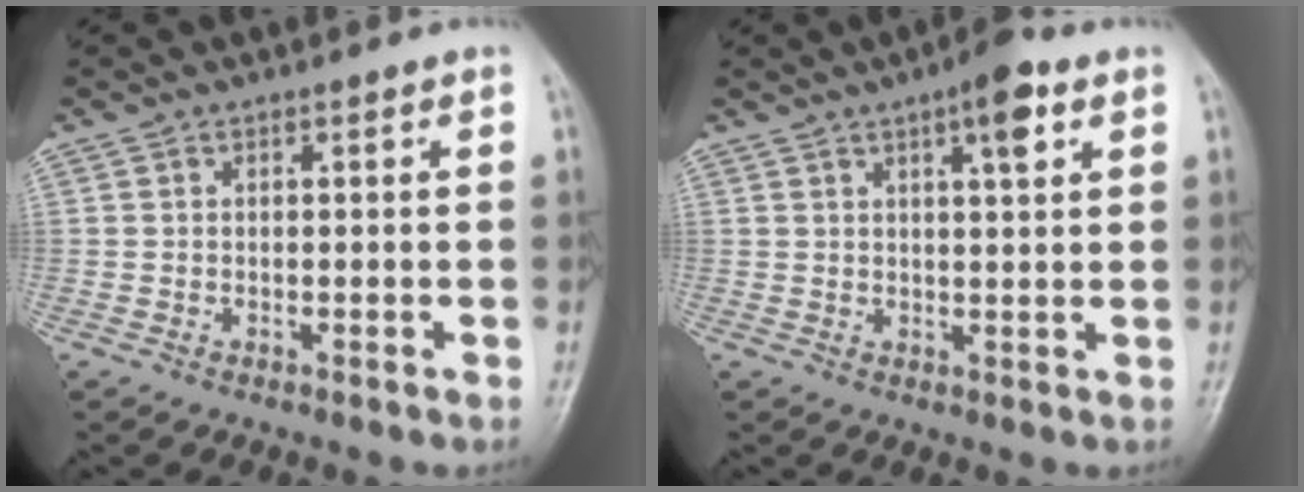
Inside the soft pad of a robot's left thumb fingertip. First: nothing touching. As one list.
[{"total": 6.3, "force": [3.1, 1.8, 5.2], "torque": [-0.065, -0.007, 0.041]}]